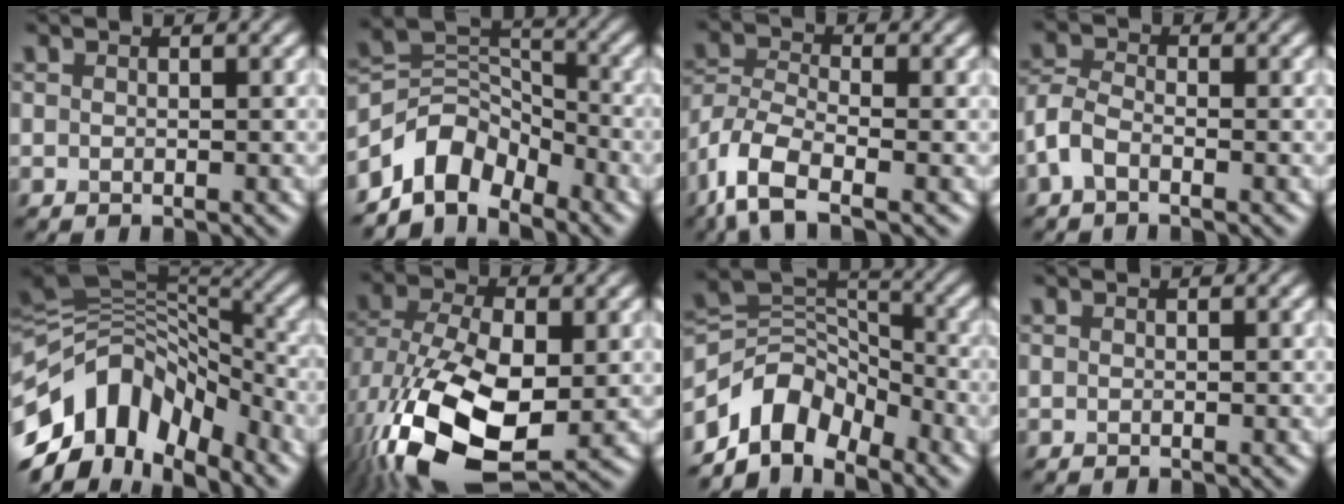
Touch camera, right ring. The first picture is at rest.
{"total": 6.0, "force": [-4.3, 3.5, 2.2], "torque": [-0.019, 0.006, -0.088]}
{"total": 6.8, "force": [-4.0, 2.8, 4.7], "torque": [-0.102, -0.004, -0.091]}
{"total": 2.6, "force": [-1.4, 1.3, 1.8], "torque": [-0.044, 0.005, -0.041]}
{"total": 13.1, "force": [-5.9, 7.7, 8.7], "torque": [-0.171, 0.026, -0.114]}
{"total": 15.0, "force": [-4.1, 8.2, 11.9], "torque": [-0.259, -0.034, -0.065]}
{"total": 7.0, "force": [-4.7, 4.3, 3.0], "torque": [-0.034, 0.006, -0.098]}
{"total": 0.0}